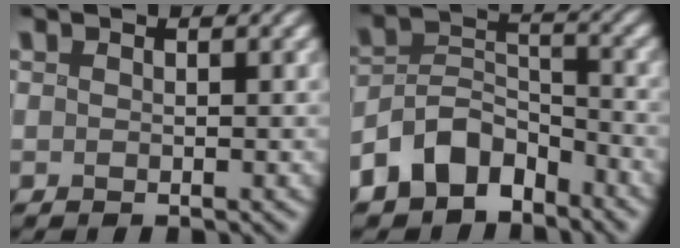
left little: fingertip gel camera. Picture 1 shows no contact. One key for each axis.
{"total": 6.1, "fx": -4.6, "fy": 3.2, "fz": 2.4, "tx": -0.038, "ty": 0.003, "tz": -0.094}